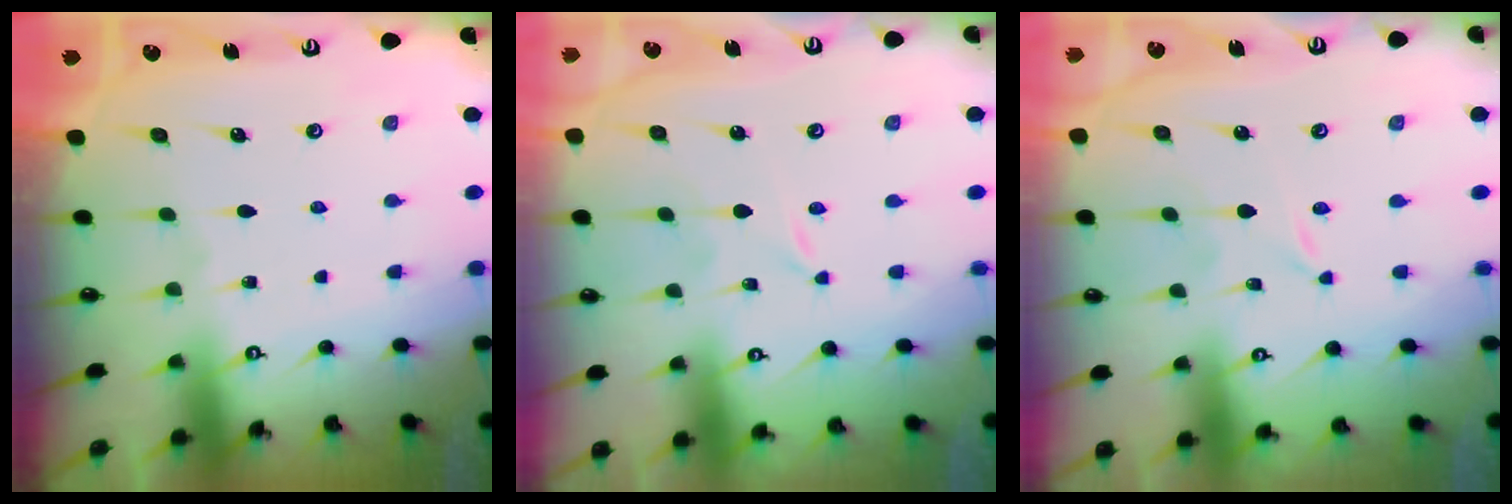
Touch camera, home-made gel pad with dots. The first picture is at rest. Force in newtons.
{"total": 0.0}
{"total": 0.0}